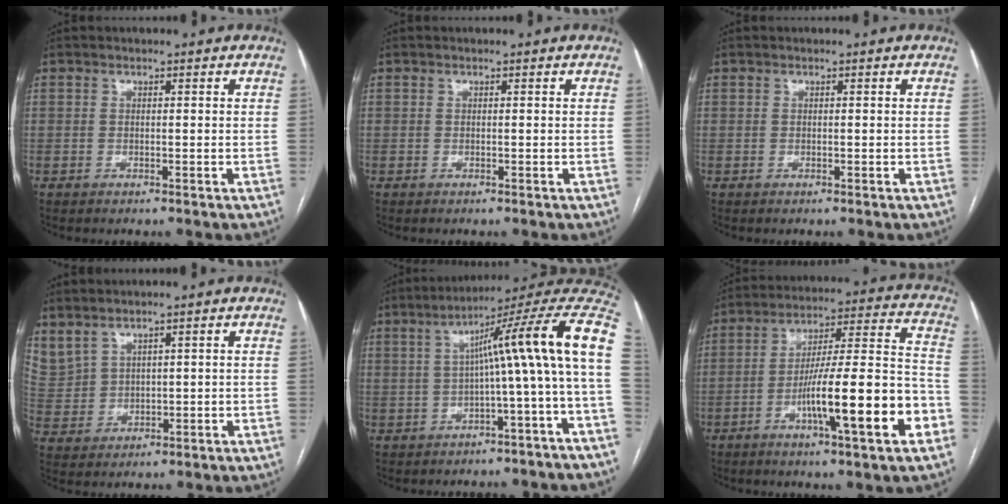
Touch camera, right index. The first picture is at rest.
{"total": 0.0}
{"total": 0.0}
{"total": 8.1, "force": [5.5, 4.9, 3.3], "torque": [-0.105, 0.014, 0.139]}
{"total": 15.0, "force": [0.5, -0.8, 14.9], "torque": [-0.195, 0.044, -0.003]}
{"total": 17.7, "force": [-6.7, 1.1, 16.3], "torque": [-0.246, 0.009, -0.101]}